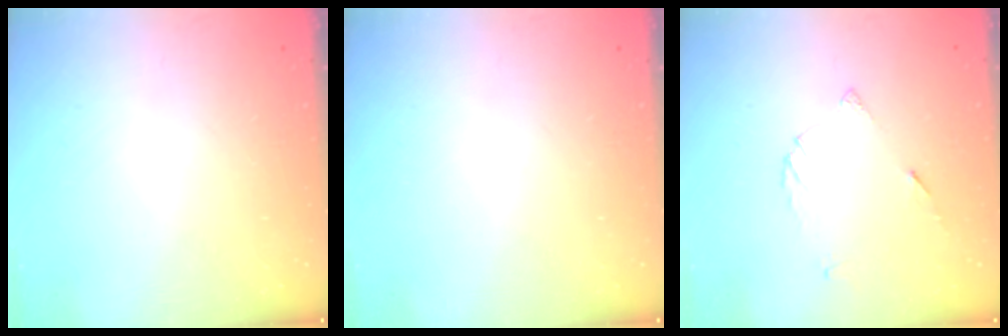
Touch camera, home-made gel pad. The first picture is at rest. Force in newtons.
{"total": 0.0}
{"total": 6.0, "press": 6.0, "slide": 0.6}